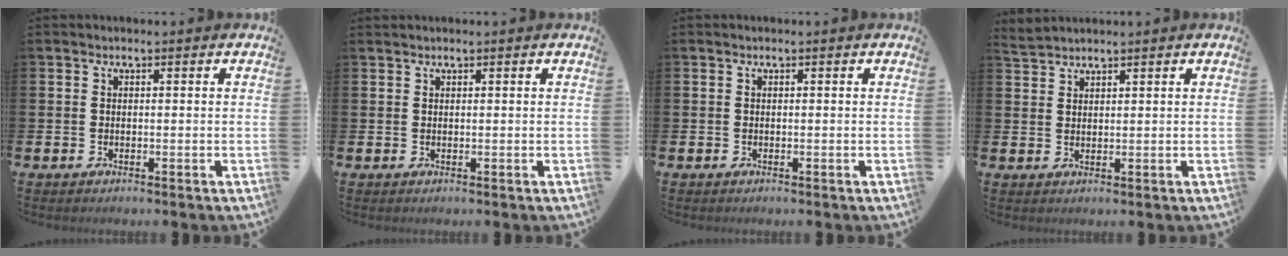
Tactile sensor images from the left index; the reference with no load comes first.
{"total": 0.8, "force": [0.8, 0.1, 0.1], "torque": [-0.001, 0.001, 0.014]}
{"total": 0.0}
{"total": 2.3, "force": [2.2, 0.2, -0.1], "torque": [-0.003, -0.005, 0.043]}